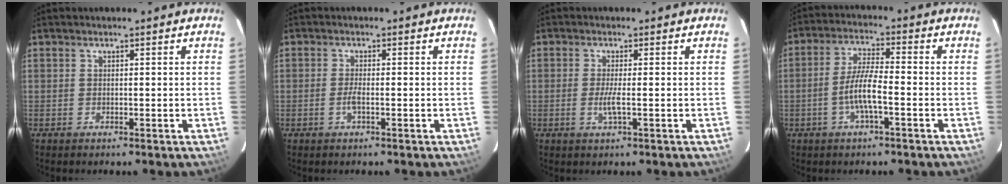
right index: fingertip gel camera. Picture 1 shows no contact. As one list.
[{"total": 1.7, "force": [-0.6, 0.2, 1.6], "torque": [-0.031, 0.001, -0.012]}, {"total": 2.6, "force": [-0.6, -0.1, 2.6], "torque": [-0.049, -0.005, -0.010]}, {"total": 6.4, "force": [-2.3, 0.8, 5.9], "torque": [-0.121, 0.007, -0.045]}]